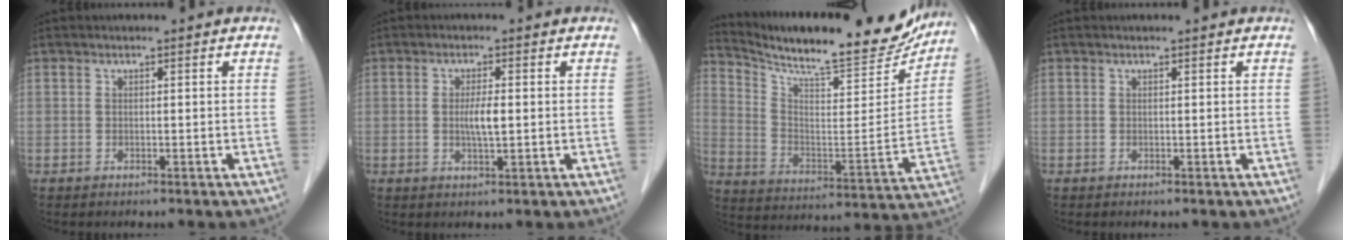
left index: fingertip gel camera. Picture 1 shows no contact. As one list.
[{"total": 3.0, "force": [-0.2, 0.4, 2.9], "torque": [-0.056, -0.004, -0.001]}, {"total": 23.0, "force": [21.0, 3.1, 8.8], "torque": [-0.147, -0.049, 0.302]}, {"total": 0.0}]